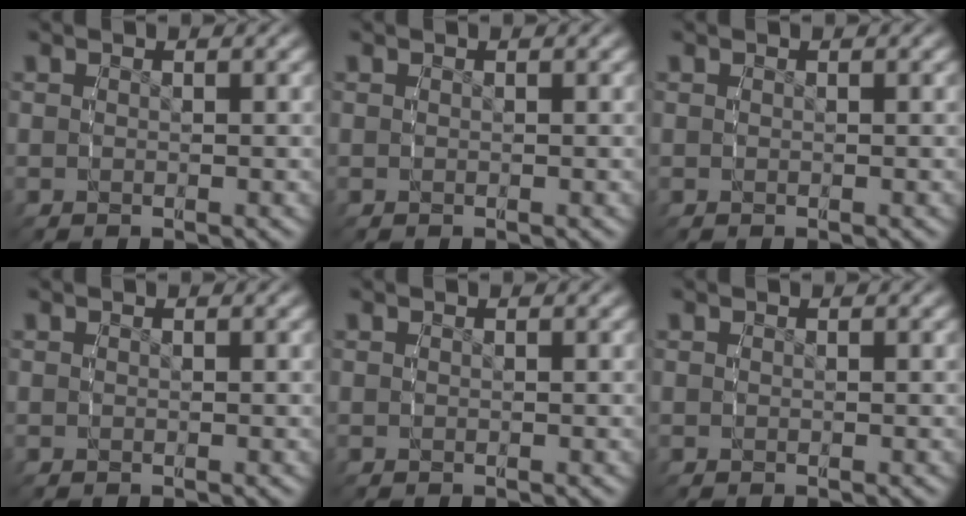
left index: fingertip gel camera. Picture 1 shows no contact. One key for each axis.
{"total": 0.0}
{"total": 0.0}
{"total": 0.0}
{"total": 0.0}
{"total": 0.0}